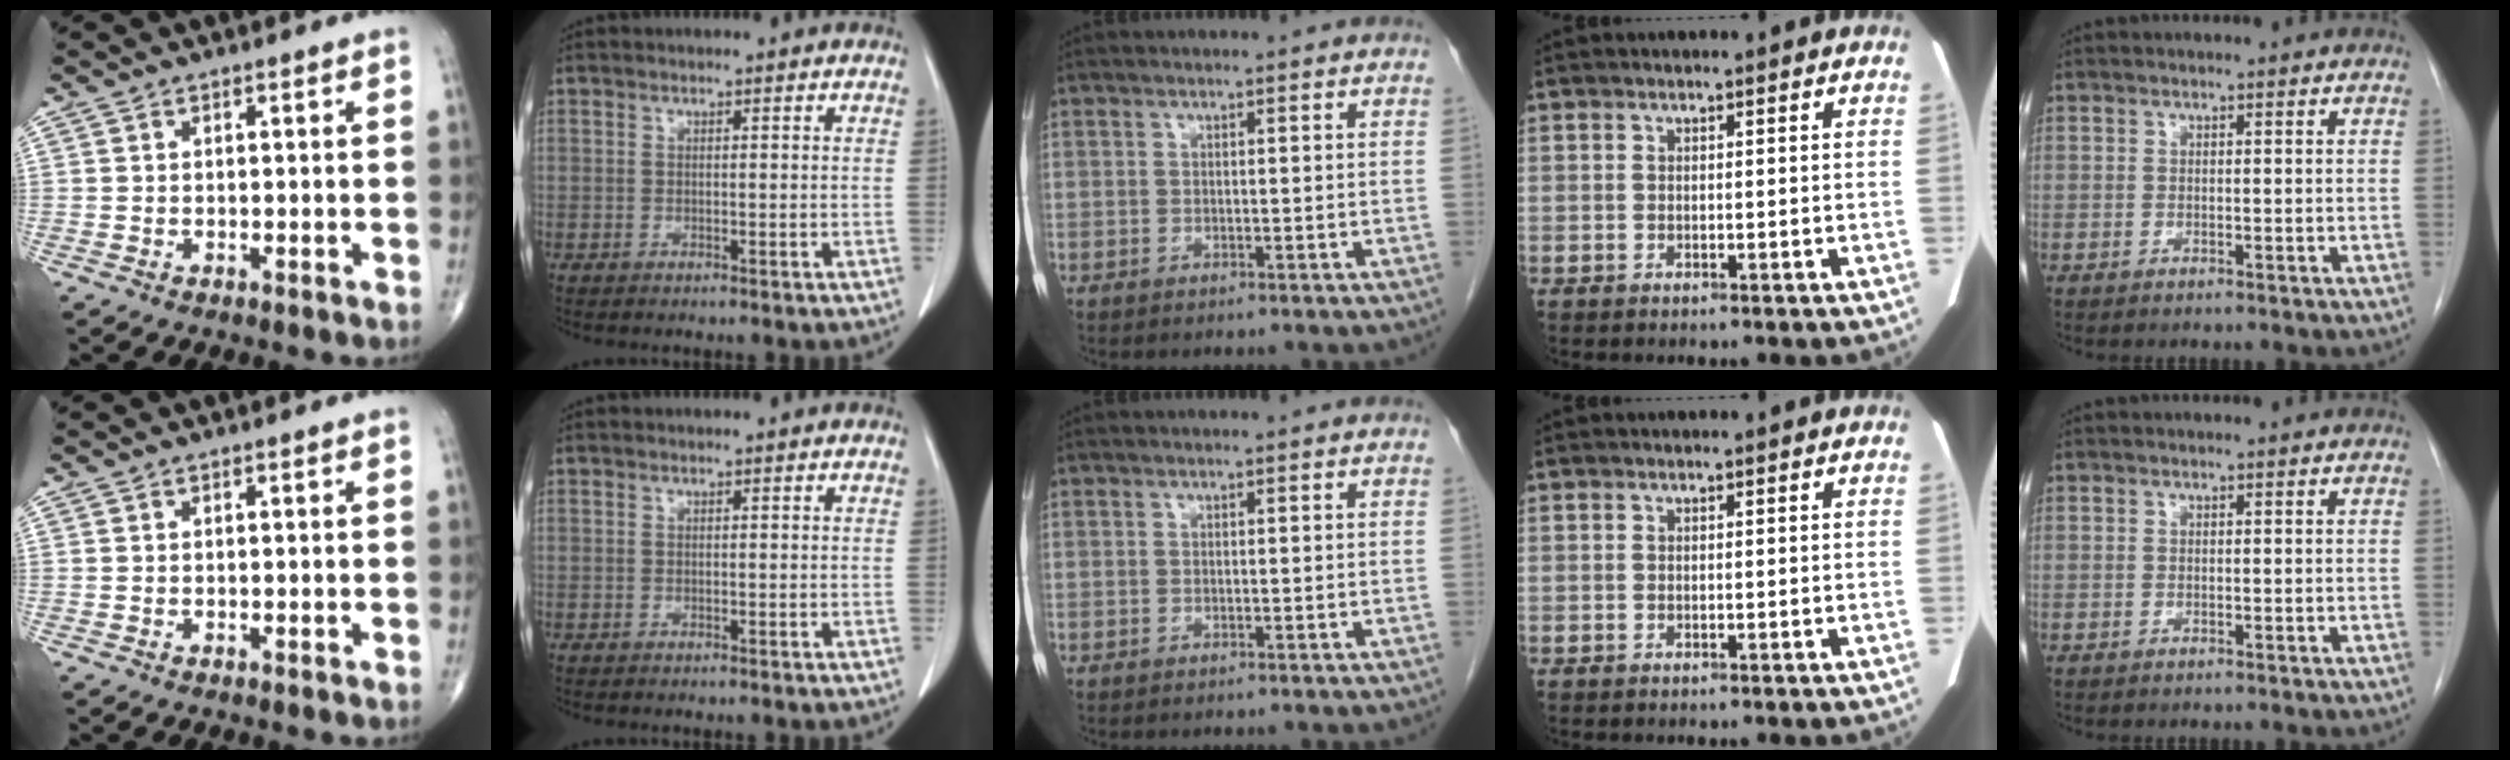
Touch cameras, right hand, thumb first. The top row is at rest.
{}